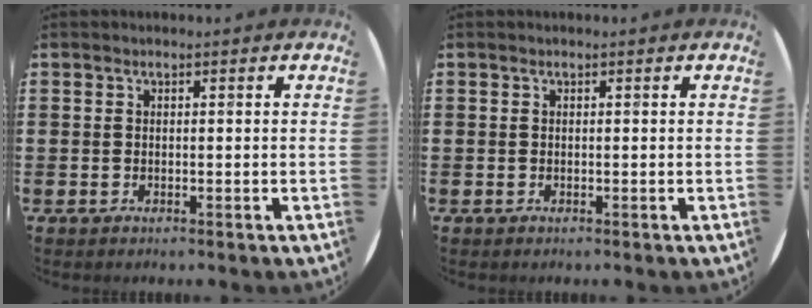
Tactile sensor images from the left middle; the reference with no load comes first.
{"total": 0.0}